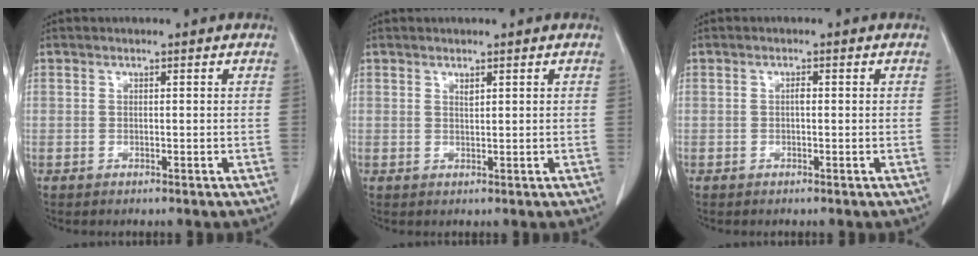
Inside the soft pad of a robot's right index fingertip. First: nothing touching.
{"total": 0.8, "force": [0.6, 0.2, 0.6], "torque": [-0.014, -0.003, 0.013]}
{"total": 0.7, "force": [0.0, 0.3, 0.7], "torque": [-0.013, 0.002, -0.001]}